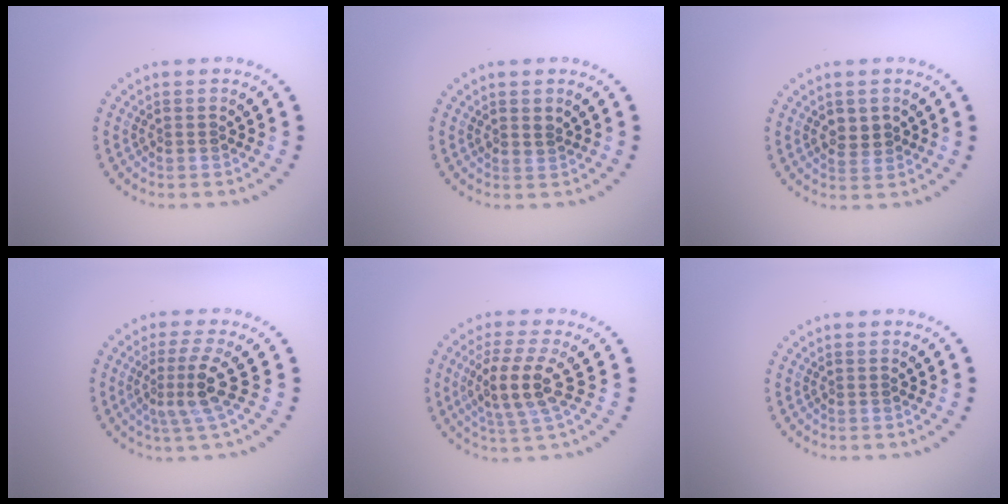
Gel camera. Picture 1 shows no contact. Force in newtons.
{"total": 0.6, "press": 0.3, "slide": 0.5}
{"total": 1.9, "press": 1.8, "slide": 0.5}
{"total": 3.5, "press": 2.4, "slide": 2.5}
{"total": 4.0, "press": 3.6, "slide": 1.9}
{"total": 0.0}